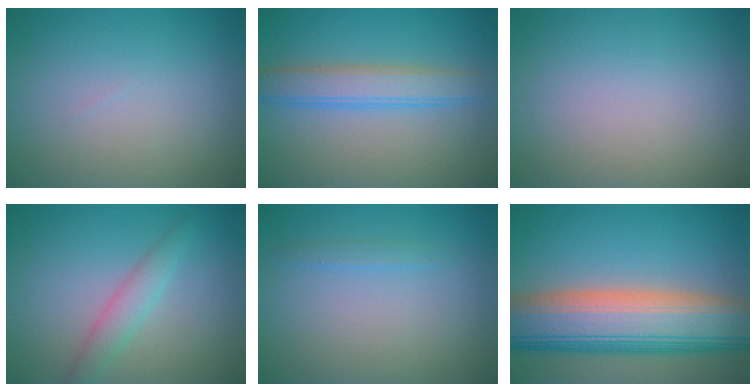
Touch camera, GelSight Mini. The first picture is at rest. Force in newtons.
{"total": 3.8, "press": 3.8, "slide": 0.1}
{"total": 0.0}
{"total": 2.3, "press": 2.3, "slide": 0.1}
{"total": 0.9, "press": 0.9, "slide": 0.1}
{"total": 13.0, "press": 13.0, "slide": 0.5}